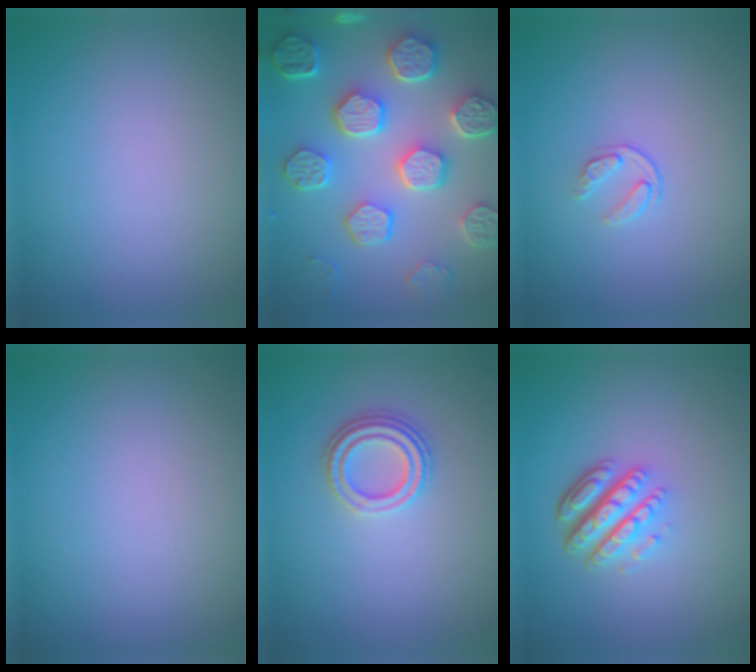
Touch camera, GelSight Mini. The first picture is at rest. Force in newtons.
{"total": 8.6, "press": 6.5, "slide": 5.7}
{"total": 1.3, "press": 0.8, "slide": 1.1}
{"total": 0.0}
{"total": 3.0, "press": 2.3, "slide": 1.9}
{"total": 4.9, "press": 3.4, "slide": 3.5}